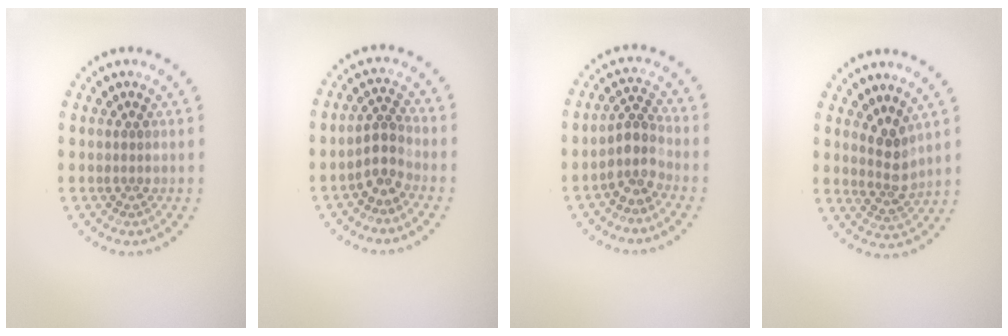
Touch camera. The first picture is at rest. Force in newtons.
{"total": 2.4, "press": 1.8, "slide": 1.5}
{"total": 2.7, "press": 2.1, "slide": 1.7}
{"total": 2.5, "press": 2.0, "slide": 1.5}